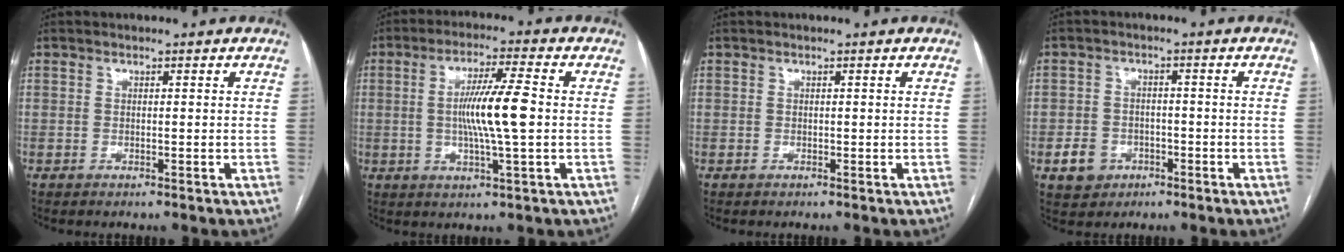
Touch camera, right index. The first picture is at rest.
{"total": 9.1, "force": [-0.1, 0.1, 9.1], "torque": [-0.169, 0.000, -0.006]}
{"total": 0.0}
{"total": 4.7, "force": [-2.0, 4.0, 1.3], "torque": [-0.022, 0.011, -0.022]}